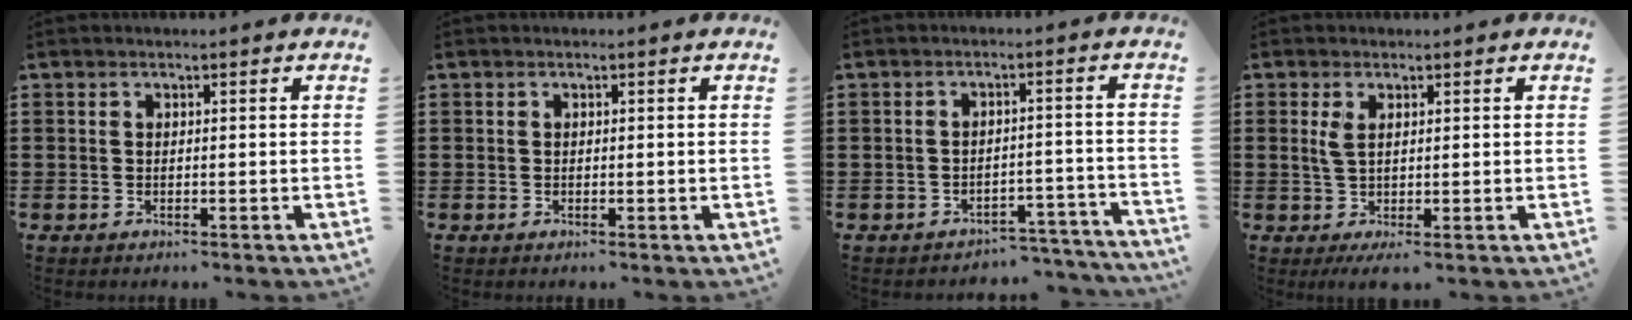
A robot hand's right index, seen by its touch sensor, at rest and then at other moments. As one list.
[{"total": 0.0}, {"total": 3.4, "force": [-3.2, 0.8, 0.4], "torque": [-0.011, 0.005, -0.068]}, {"total": 2.5, "force": [0.5, 0.5, 2.4], "torque": [-0.050, 0.001, 0.008]}]